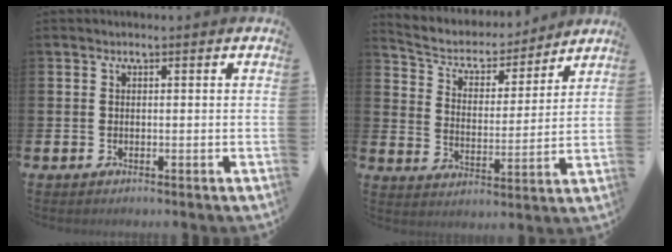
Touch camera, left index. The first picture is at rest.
{"total": 5.6, "force": [5.1, 2.1, 1.0], "torque": [-0.055, -0.040, 0.083]}